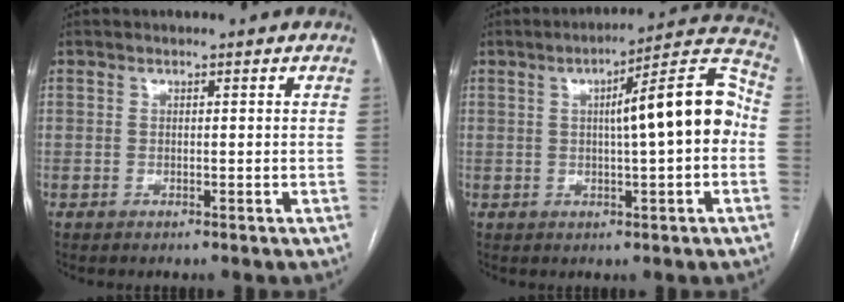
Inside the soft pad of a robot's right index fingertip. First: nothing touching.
{"total": 12.5, "force": [0.4, 1.6, 12.4], "torque": [-0.169, 0.038, 0.003]}